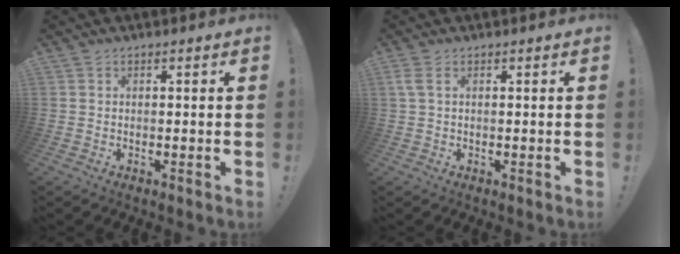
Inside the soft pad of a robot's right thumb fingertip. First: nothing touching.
{"total": 2.5, "force": [1.0, 0.8, 2.1], "torque": [-0.049, 0.005, 0.019]}